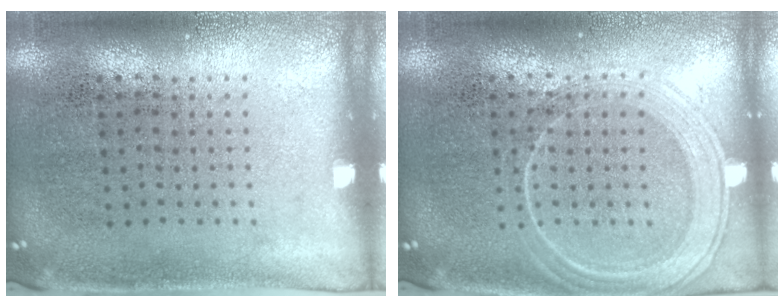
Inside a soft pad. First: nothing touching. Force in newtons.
{"total": 2.8, "press": 2.8, "slide": 0.5}